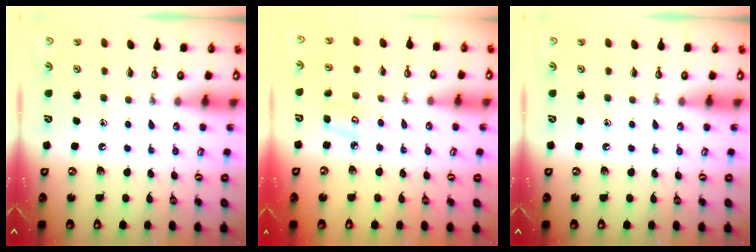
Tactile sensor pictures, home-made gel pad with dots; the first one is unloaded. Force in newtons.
{"total": 4.8, "press": 4.8, "slide": 0.4}
{"total": 0.0}